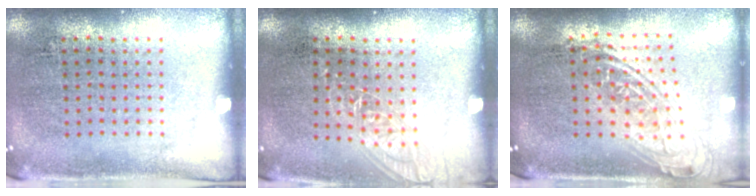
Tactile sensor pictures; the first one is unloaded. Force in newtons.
{"total": 1.1, "press": 1.1, "slide": 0.2}
{"total": 1.9, "press": 1.4, "slide": 1.2}